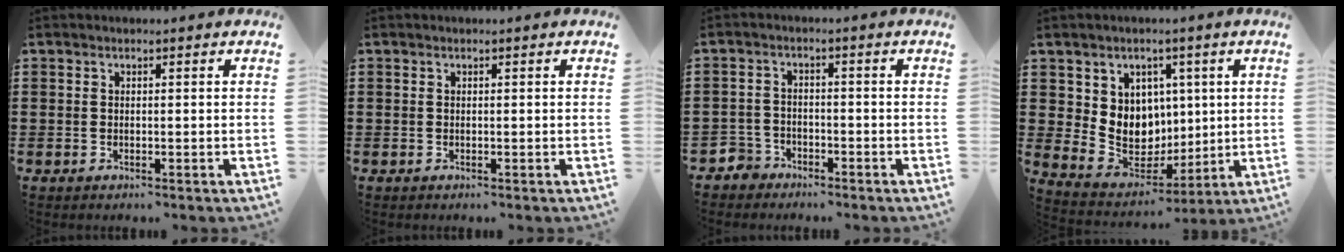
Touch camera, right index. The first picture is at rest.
{"total": 0.0}
{"total": 2.8, "force": [-2.4, 1.4, 0.1], "torque": [-0.018, 0.000, -0.055]}
{"total": 8.1, "force": [2.3, 7.6, 1.9], "torque": [-0.054, -0.023, 0.051]}